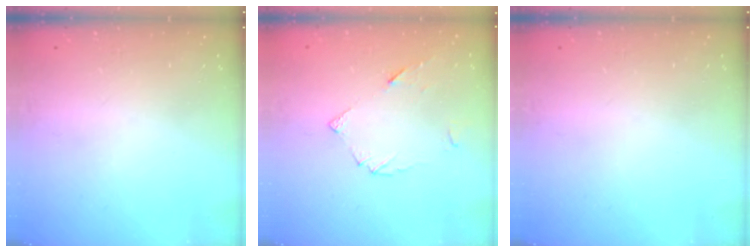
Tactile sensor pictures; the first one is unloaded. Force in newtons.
{"total": 5.5, "press": 5.5, "slide": 0.8}
{"total": 0.0}